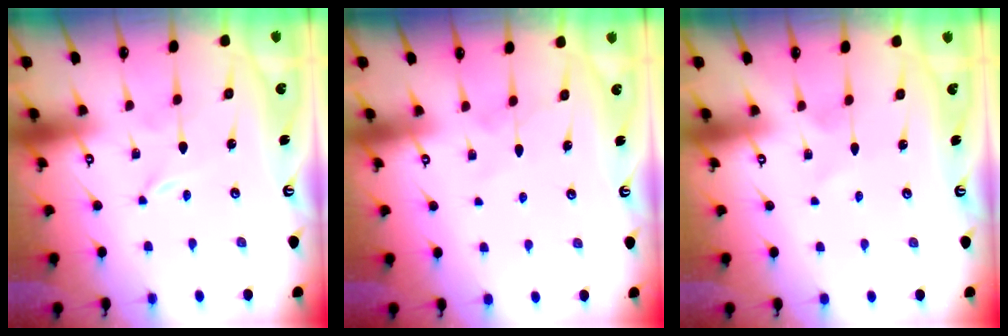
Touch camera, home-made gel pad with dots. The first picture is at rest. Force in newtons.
{"total": 6.0, "press": 6.0, "slide": 0.7}
{"total": 2.1, "press": 2.1, "slide": 0.1}